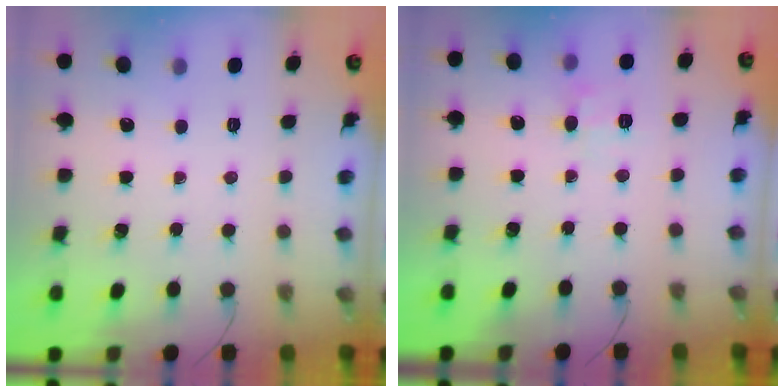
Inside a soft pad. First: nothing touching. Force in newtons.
{"total": 7.1, "press": 6.9, "slide": 1.7}